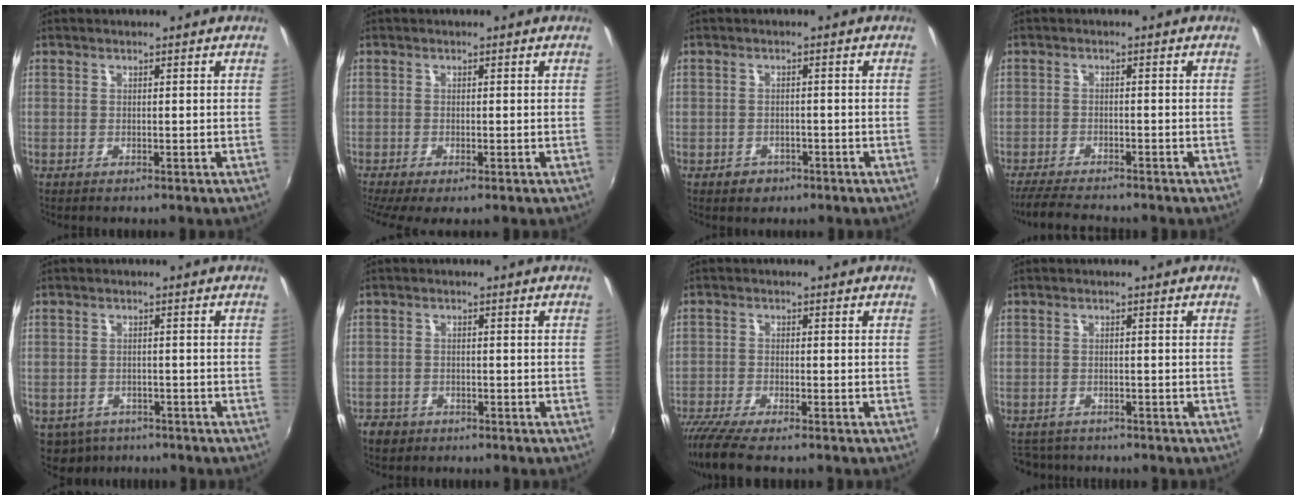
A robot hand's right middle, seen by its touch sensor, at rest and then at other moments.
{"total": 3.3, "force": [-2.3, 0.5, 2.2], "torque": [-0.050, -0.018, -0.040]}
{"total": 2.8, "force": [-1.6, 2.2, 0.7], "torque": [-0.019, 0.000, -0.022]}
{"total": 7.5, "force": [-6.9, 1.0, 2.9], "torque": [-0.081, -0.020, -0.117]}
{"total": 6.4, "force": [-4.1, 4.3, 2.3], "torque": [-0.061, -0.019, -0.058]}
{"total": 3.4, "force": [-2.3, 2.3, 0.8], "torque": [-0.030, -0.003, -0.040]}
{"total": 7.9, "force": [-6.8, 0.7, 4.0], "torque": [-0.106, -0.036, -0.124]}
{"total": 4.5, "force": [-4.1, 1.8, 0.7], "torque": [-0.028, -0.007, -0.067]}